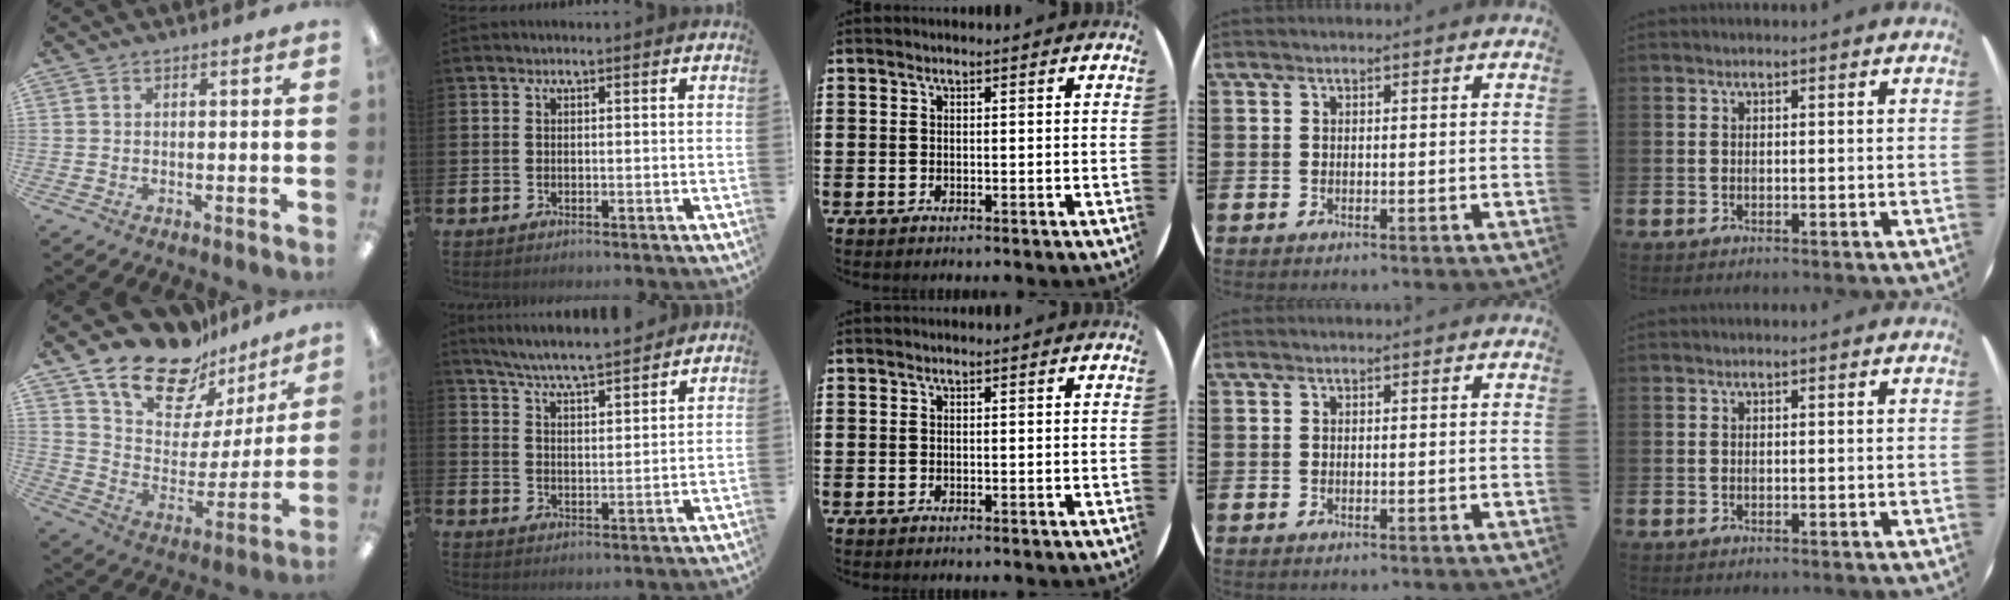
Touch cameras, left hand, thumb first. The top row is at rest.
{"thumb": {"total": 18.6, "force": [14.9, 8.8, 6.8], "torque": [-0.132, -0.111, 0.264]}, "index": {"total": 6.2, "force": [6.0, -0.1, 1.4], "torque": [-0.052, -0.037, 0.106]}}